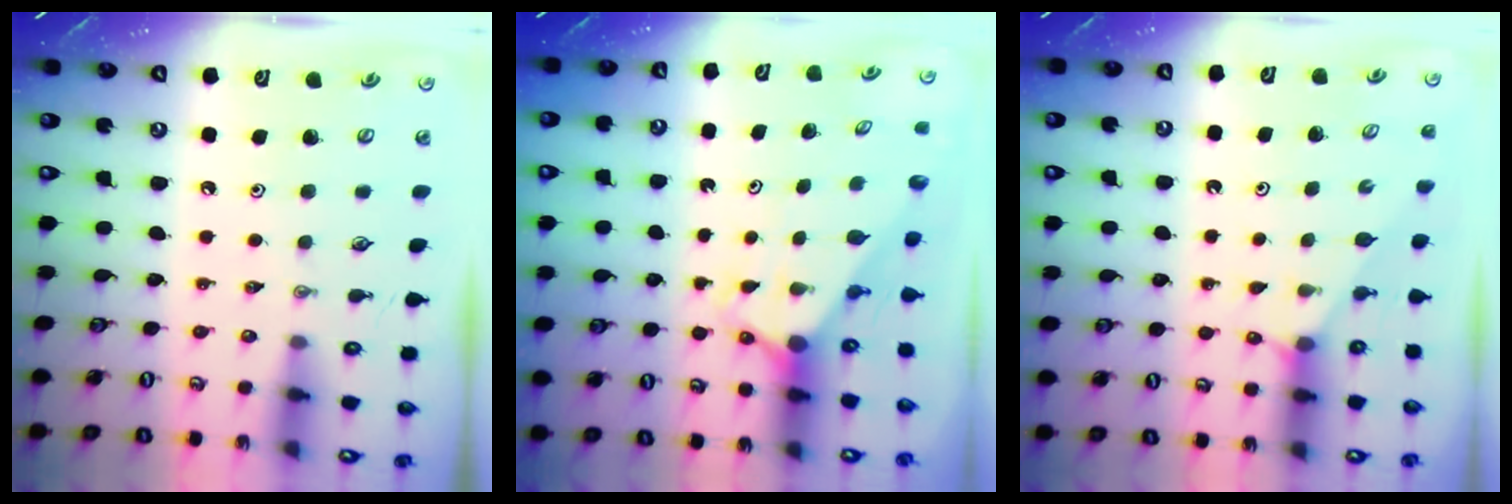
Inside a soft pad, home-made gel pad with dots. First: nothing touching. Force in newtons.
{"total": 2.7, "press": 2.7, "slide": 0.0}
{"total": 1.8, "press": 1.7, "slide": 0.3}